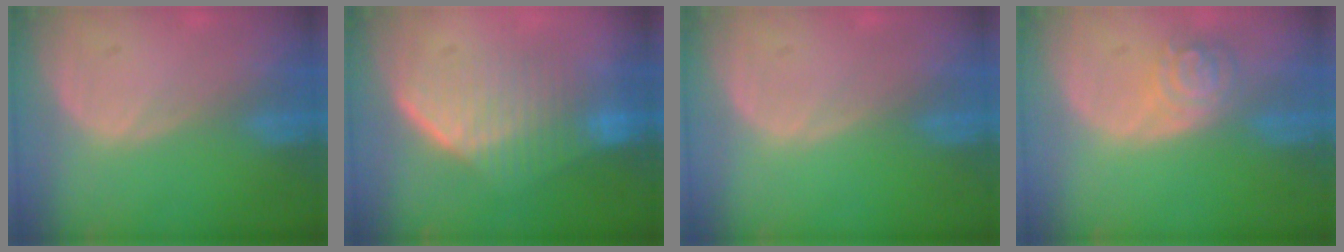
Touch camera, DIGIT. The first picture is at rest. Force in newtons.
{"total": 7.3, "press": 7.3, "slide": 0.4}
{"total": 0.0}
{"total": 5.0, "press": 4.4, "slide": 2.3}